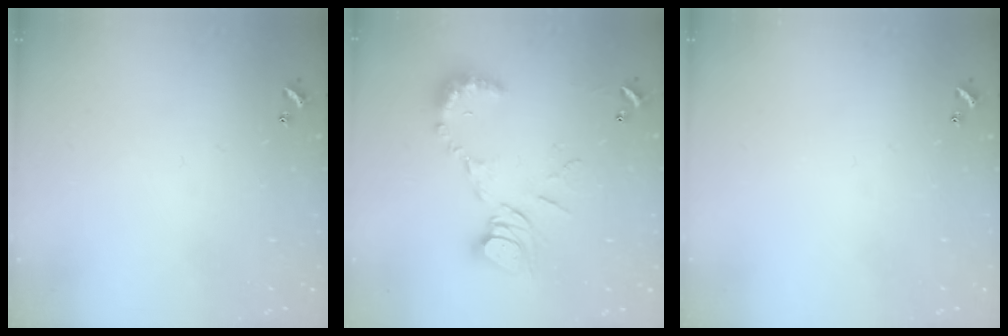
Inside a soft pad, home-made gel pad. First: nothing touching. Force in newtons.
{"total": 11.6, "press": 11.5, "slide": 1.0}
{"total": 0.0}